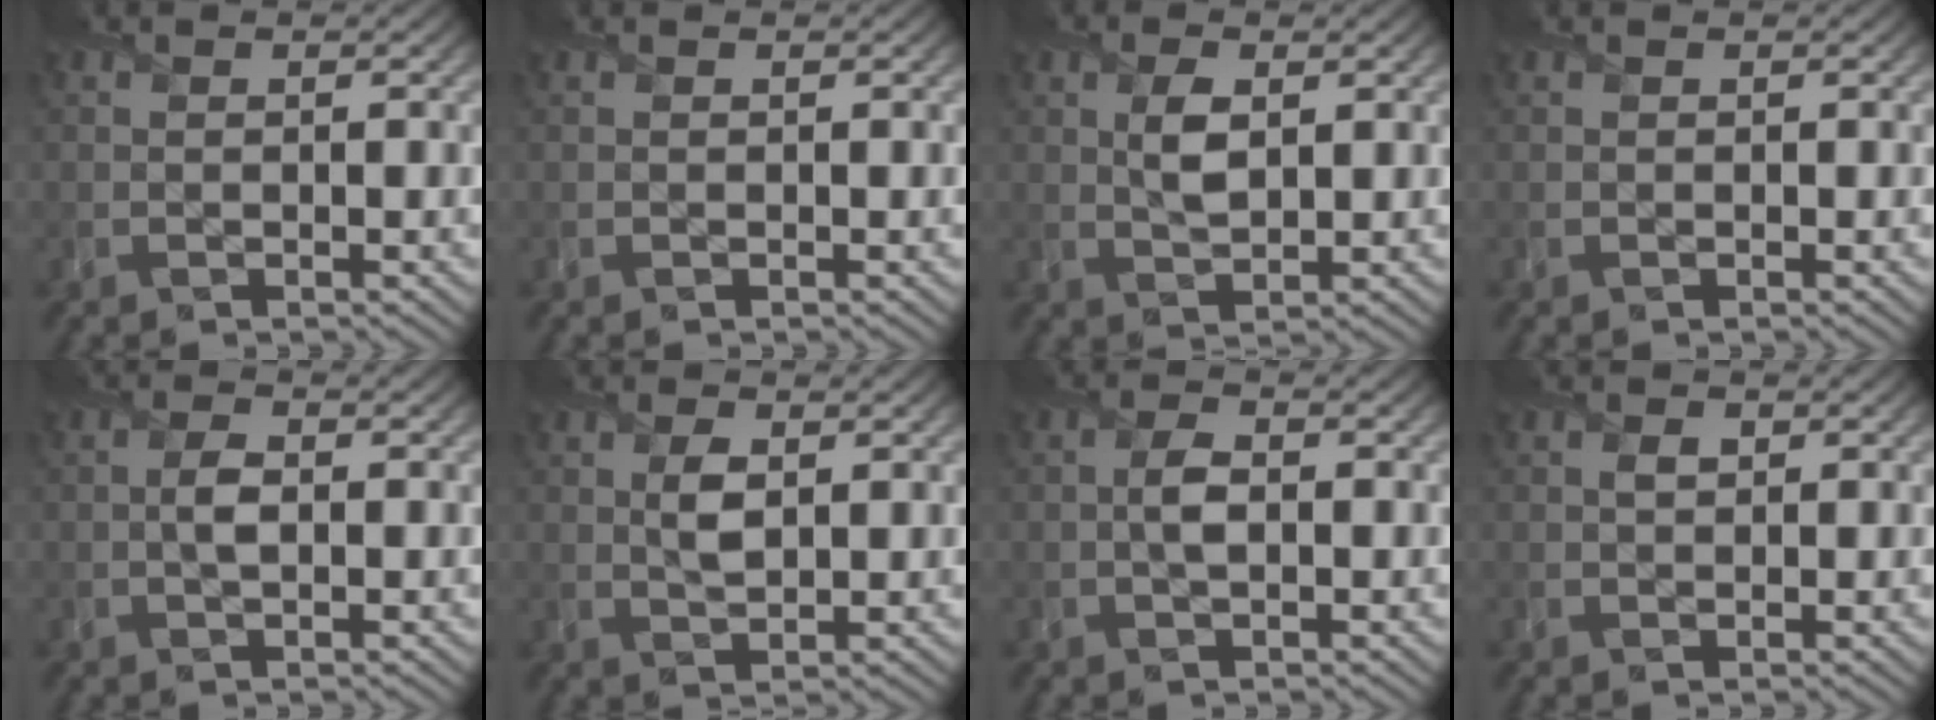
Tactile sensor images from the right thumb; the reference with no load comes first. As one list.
[{"total": 0.0}, {"total": 3.5, "force": [1.0, 1.8, 2.8], "torque": [-0.061, -0.002, 0.021]}, {"total": 0.0}, {"total": 2.1, "force": [-0.1, 1.1, 1.8], "torque": [-0.037, 0.002, -0.003]}, {"total": 2.9, "force": [0.8, 1.5, 2.3], "torque": [-0.050, -0.004, 0.019]}, {"total": 2.4, "force": [-0.1, 1.2, 2.1], "torque": [-0.042, 0.002, -0.004]}, {"total": 0.9, "force": [0.3, 0.7, 0.5], "torque": [-0.009, -0.003, 0.006]}]